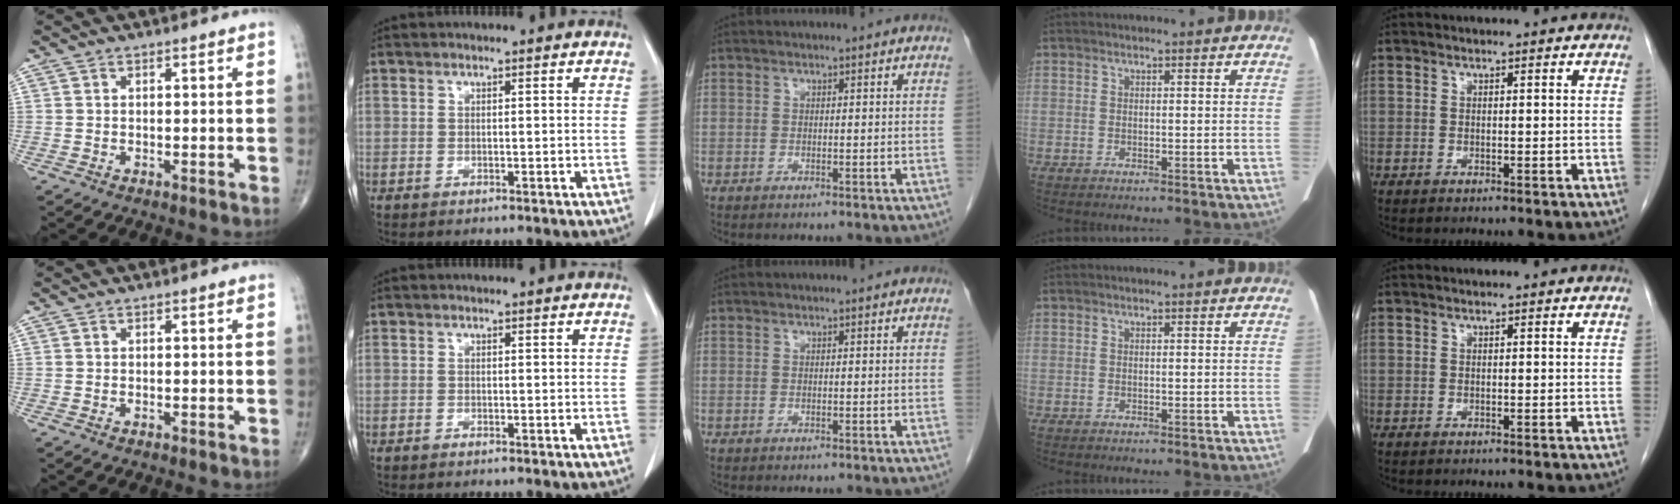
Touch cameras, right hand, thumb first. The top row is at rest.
{}